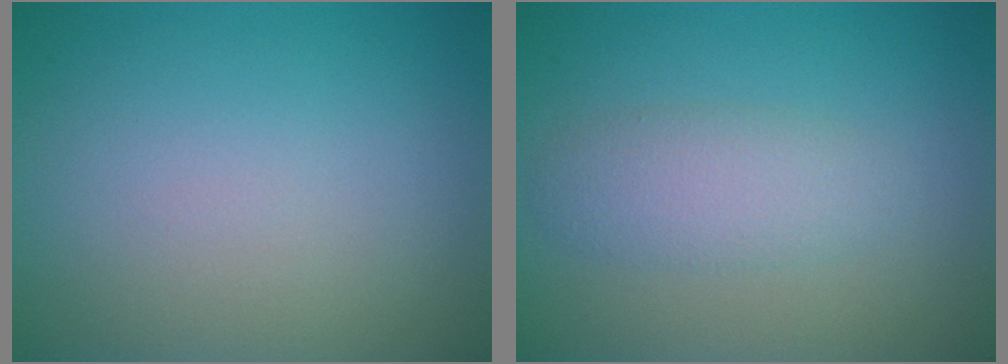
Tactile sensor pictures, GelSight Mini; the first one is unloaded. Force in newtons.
{"total": 2.7, "press": 2.7, "slide": 0.1}